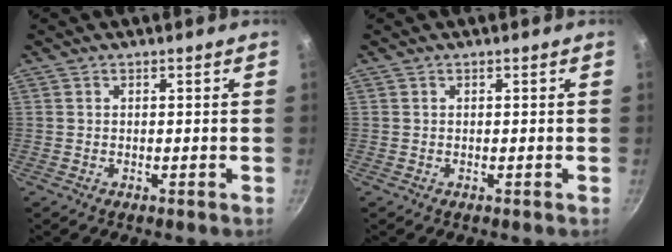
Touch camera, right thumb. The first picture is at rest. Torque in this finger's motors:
{"motor_torque": [0.00, 0.00, 0.00, -0.01, 0.00]}